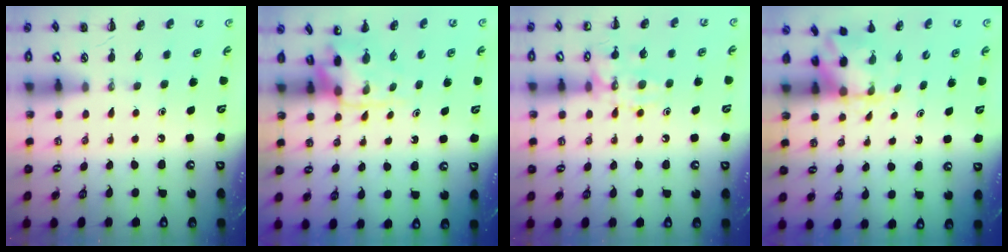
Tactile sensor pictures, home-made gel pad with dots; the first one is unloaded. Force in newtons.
{"total": 4.3, "press": 4.2, "slide": 0.8}
{"total": 12.8, "press": 12.8, "slide": 0.8}
{"total": 2.1, "press": 2.0, "slide": 0.7}